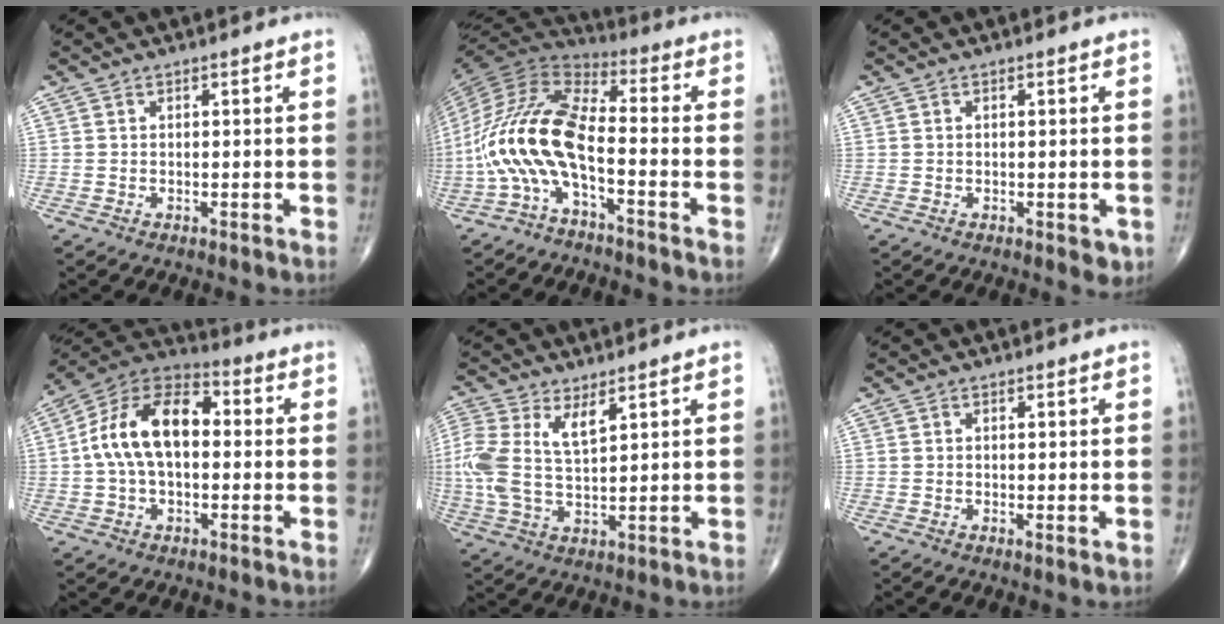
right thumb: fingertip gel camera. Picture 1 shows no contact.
{"total": 15.3, "force": [-4.7, 5.6, 13.5], "torque": [-0.291, 0.064, -0.102]}
{"total": 2.5, "force": [-0.7, 1.2, 2.1], "torque": [-0.015, -0.003, -0.007]}
{"total": 15.5, "force": [0.9, 9.1, 12.5], "torque": [-0.217, 0.040, 0.003]}
{"total": 9.7, "force": [3.4, 4.2, 8.1], "torque": [-0.195, 0.002, 0.073]}
{"total": 0.9, "force": [0.0, 0.2, 0.8], "torque": [-0.018, -0.005, -0.001]}